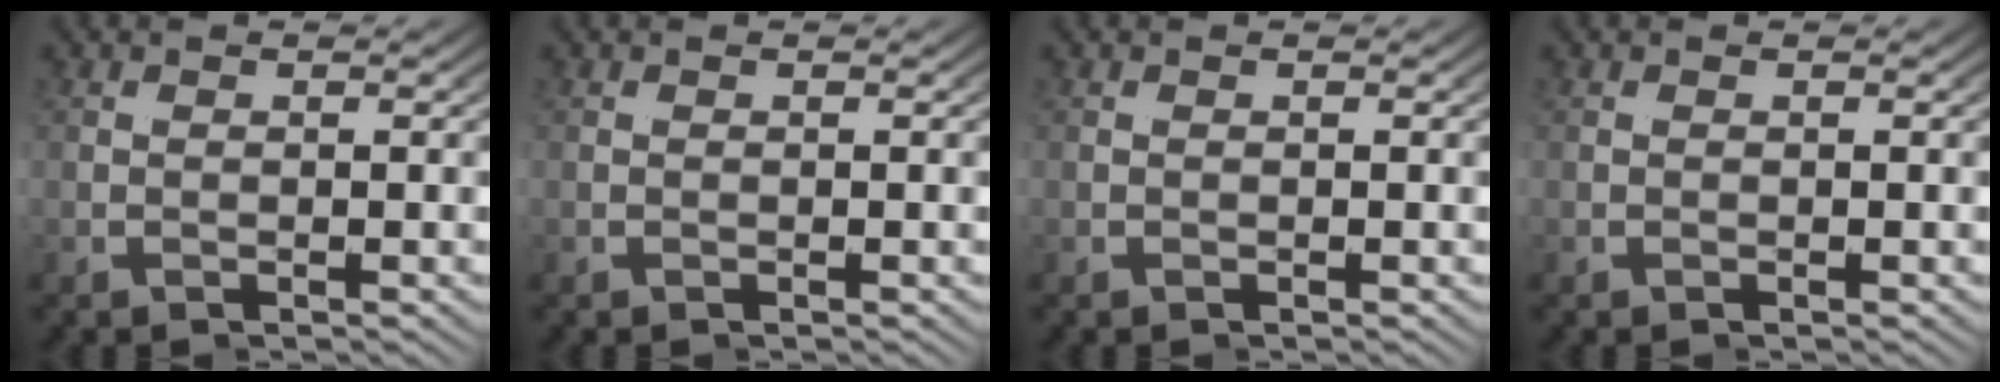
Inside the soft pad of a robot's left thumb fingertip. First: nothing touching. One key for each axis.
{"total": 0.0}
{"total": 0.0}
{"total": 0.0}